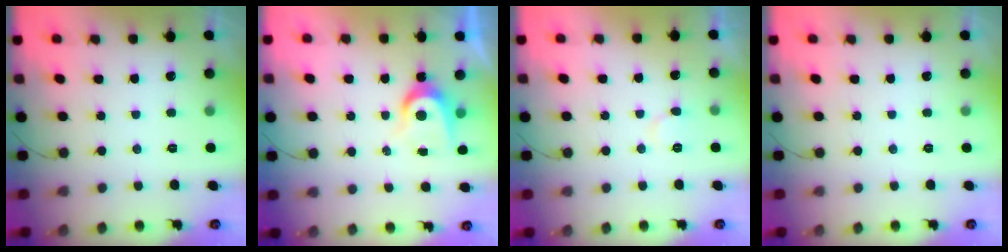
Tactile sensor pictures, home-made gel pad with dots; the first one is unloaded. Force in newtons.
{"total": 6.4, "press": 6.4, "slide": 0.4}
{"total": 5.4, "press": 5.4, "slide": 0.7}
{"total": 0.0}